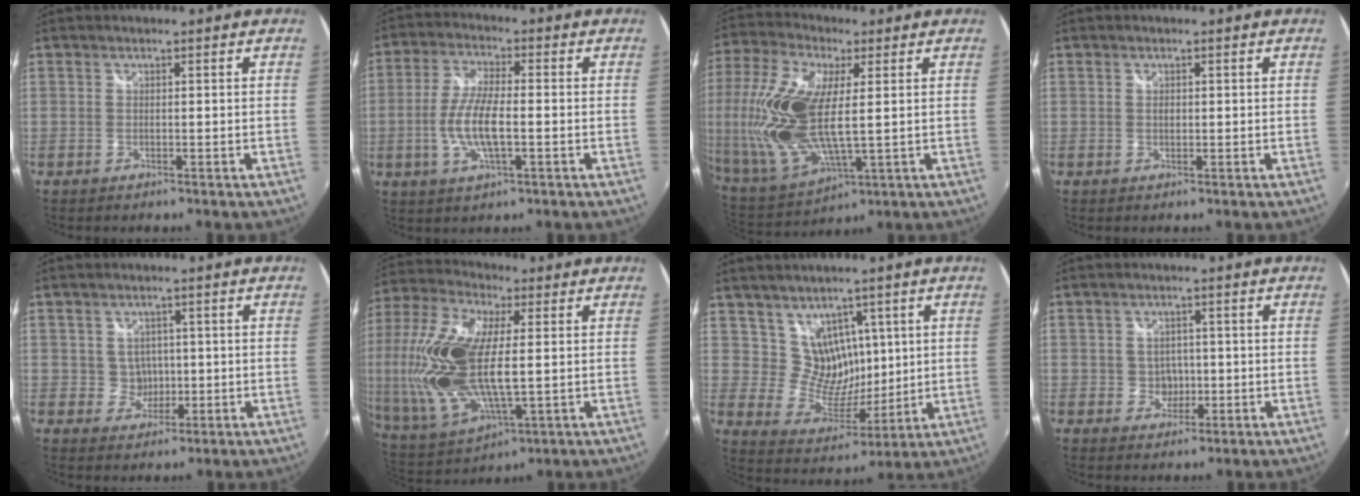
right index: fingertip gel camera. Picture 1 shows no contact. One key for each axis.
{"total": 9.4, "fx": -1.8, "fy": 2.9, "fz": 8.8, "tx": -0.182, "ty": -0.002, "tz": -0.038}
{"total": 21.3, "fx": 2.1, "fy": 9.0, "fz": 19.2, "tx": -0.402, "ty": -0.005, "tz": 0.049}
{"total": 0.8, "fx": 0.1, "fy": 0.7, "fz": 0.5, "tx": -0.007, "ty": 0.001, "tz": 0.001}
{"total": 3.5, "fx": 0.1, "fy": 3.5, "fz": 0.5, "tx": -0.010, "ty": 0.009, "tz": 0.007}
{"total": 23.5, "fx": 1.1, "fy": 10.4, "fz": 21.0, "tx": -0.446, "ty": -0.005, "tz": 0.028}
{"total": 9.0, "fx": 4.2, "fy": 7.3, "fz": 3.1, "tx": -0.047, "ty": 0.002, "tz": 0.092}
{"total": 3.3, "fx": -0.3, "fy": 3.1, "fz": 0.9, "tx": -0.016, "ty": 0.007, "tz": 0.001}